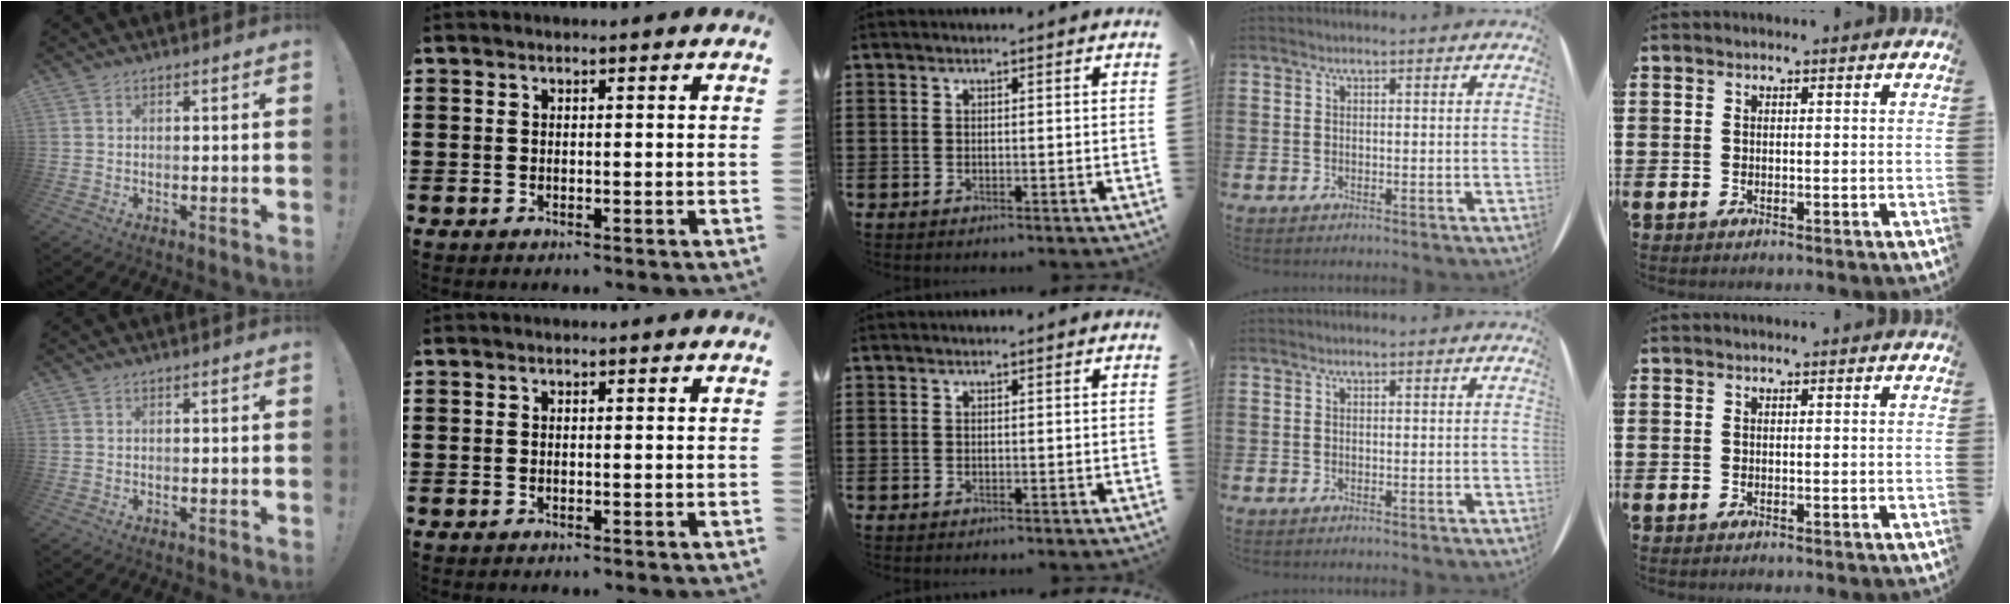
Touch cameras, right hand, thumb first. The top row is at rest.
{}